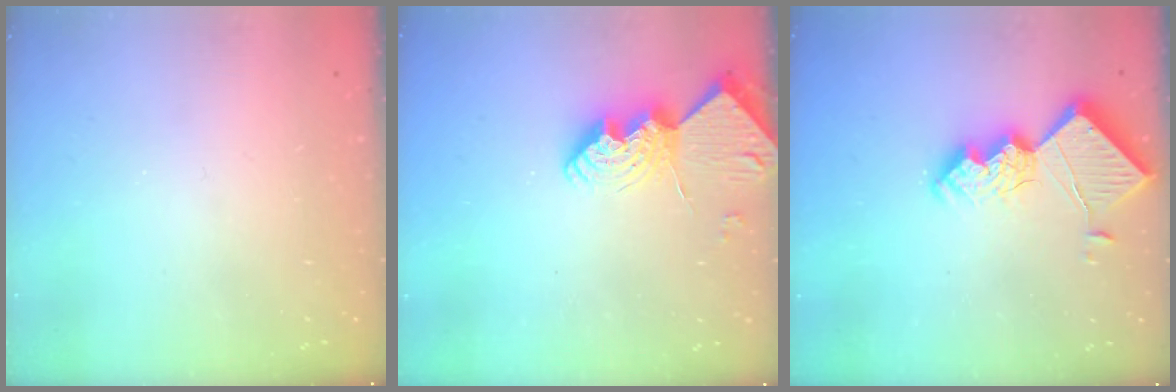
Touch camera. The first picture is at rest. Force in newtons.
{"total": 12.3, "press": 12.2, "slide": 1.2}
{"total": 15.8, "press": 15.8, "slide": 0.8}